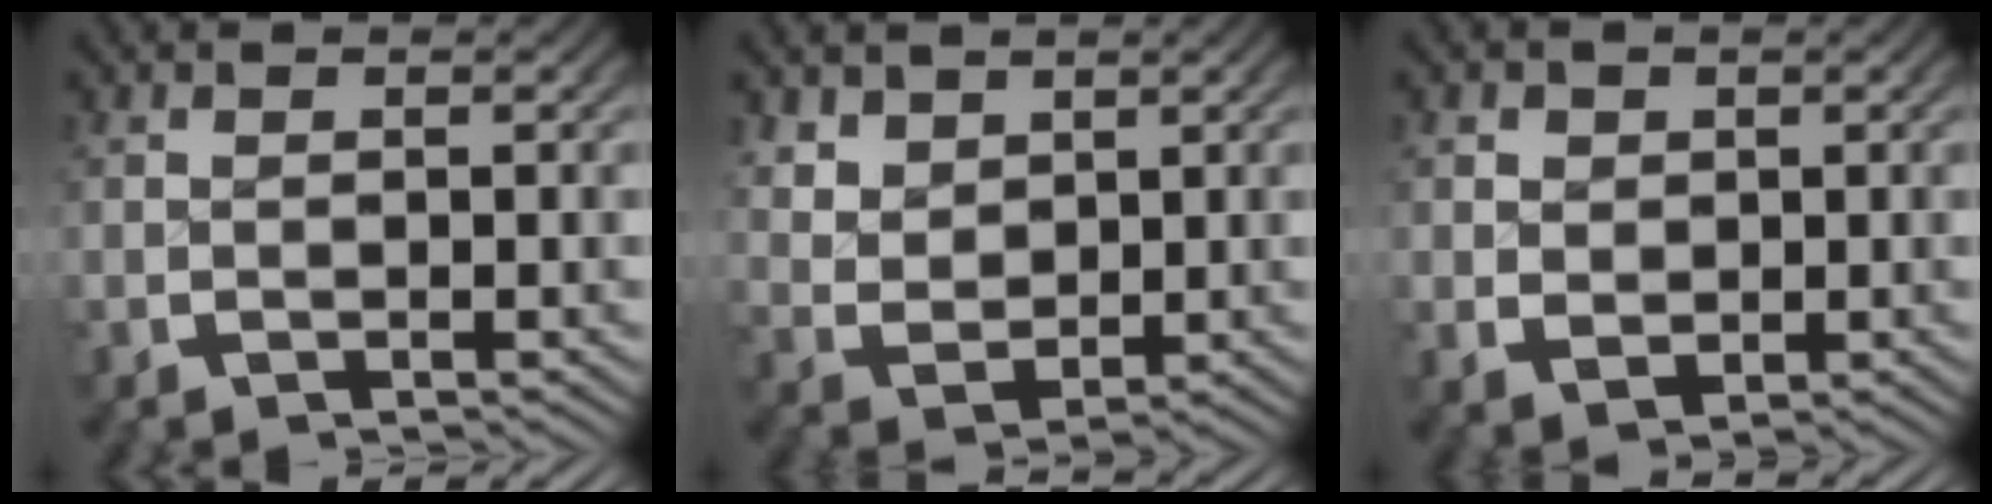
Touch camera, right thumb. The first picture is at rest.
{"total": 4.2, "force": [1.3, 3.3, 2.2], "torque": [-0.055, -0.027, 0.037]}
{"total": 2.8, "force": [0.1, 2.5, 1.3], "torque": [-0.027, -0.019, 0.012]}